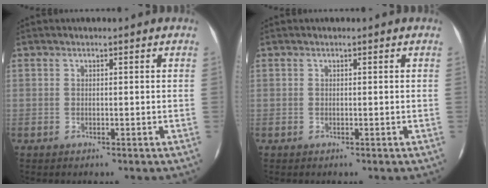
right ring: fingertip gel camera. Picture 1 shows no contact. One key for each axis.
{"total": 0.0}